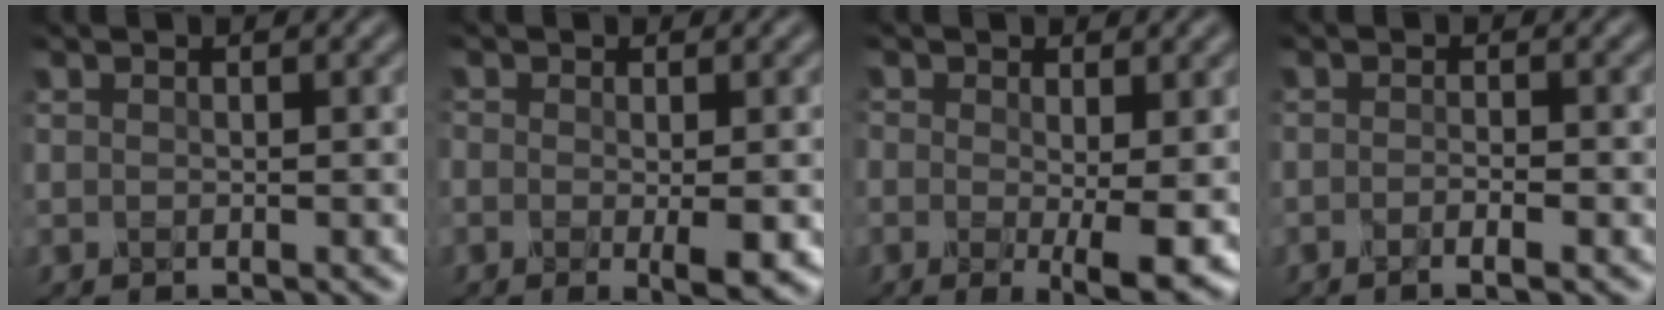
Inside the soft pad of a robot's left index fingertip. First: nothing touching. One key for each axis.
{"total": 3.1, "fx": -0.7, "fy": 0.9, "fz": 2.8, "tx": -0.049, "ty": -0.012, "tz": -0.013}
{"total": 4.9, "fx": -0.8, "fy": 1.7, "fz": 4.6, "tx": -0.076, "ty": -0.014, "tz": -0.013}
{"total": 1.7, "fx": -0.8, "fy": 0.4, "fz": 1.5, "tx": -0.022, "ty": -0.002, "tz": -0.015}